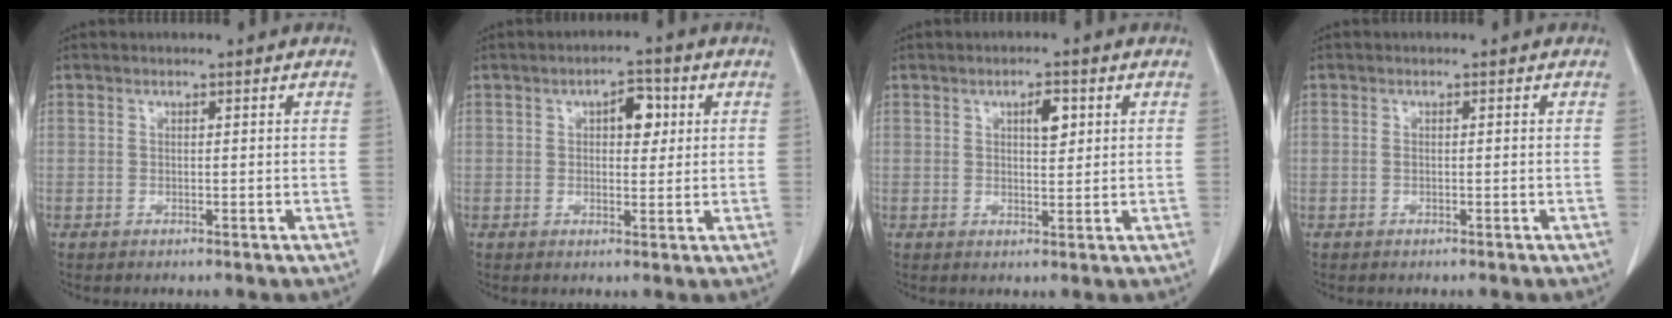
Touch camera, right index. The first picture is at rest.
{"total": 4.3, "force": [1.3, 2.1, 3.5], "torque": [-0.050, 0.010, 0.017]}
{"total": 3.2, "force": [1.2, 1.1, 2.7], "torque": [-0.044, 0.000, 0.020]}
{"total": 0.0}